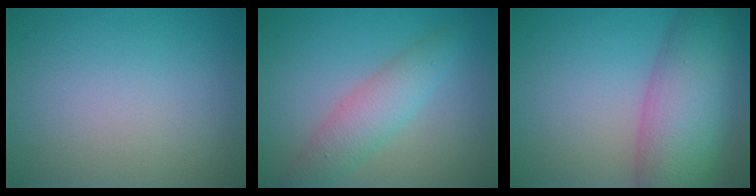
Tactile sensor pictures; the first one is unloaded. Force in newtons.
{"total": 3.7, "press": 3.7, "slide": 0.1}
{"total": 10.3, "press": 10.3, "slide": 0.6}